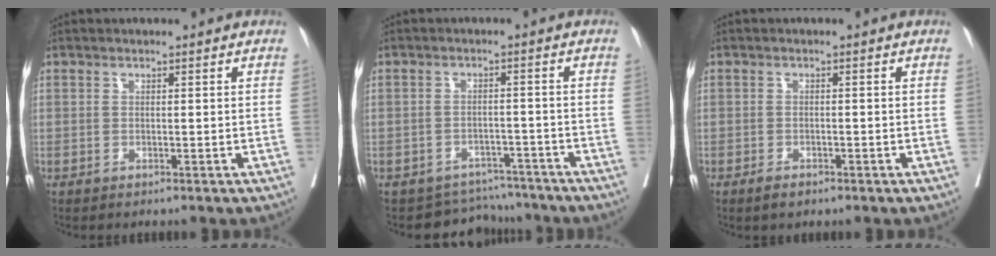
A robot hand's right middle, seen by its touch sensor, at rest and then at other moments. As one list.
[{"total": 7.0, "force": [-6.4, 2.4, -1.3], "torque": [0.026, 0.028, -0.086]}, {"total": 1.9, "force": [-1.3, 0.9, 1.1], "torque": [-0.020, -0.001, -0.017]}]